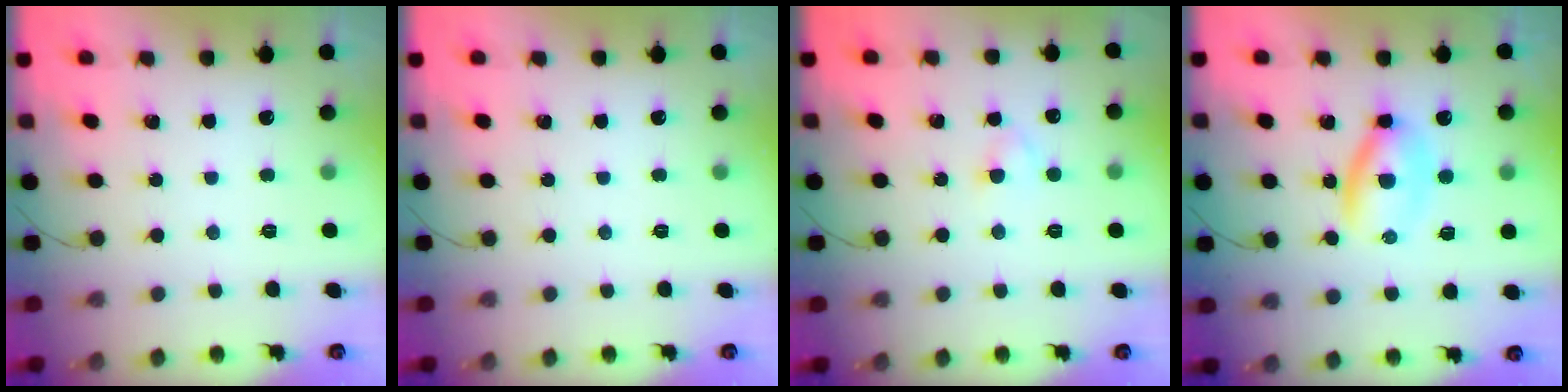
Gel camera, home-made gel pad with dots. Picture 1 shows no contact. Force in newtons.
{"total": 0.0}
{"total": 2.4, "press": 2.2, "slide": 1.0}
{"total": 5.4, "press": 5.4, "slide": 0.9}